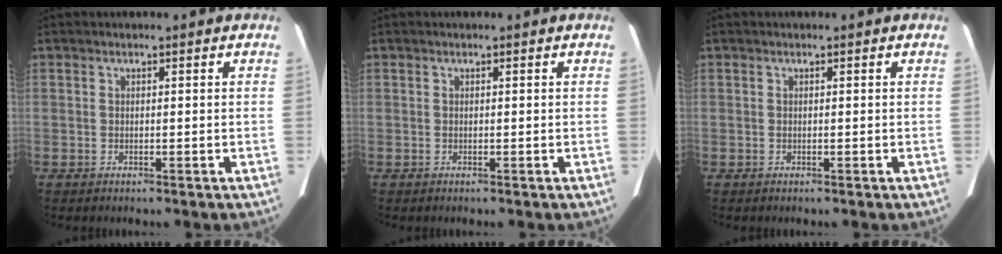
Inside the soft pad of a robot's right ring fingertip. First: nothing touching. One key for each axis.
{"total": 0.0}
{"total": 0.0}